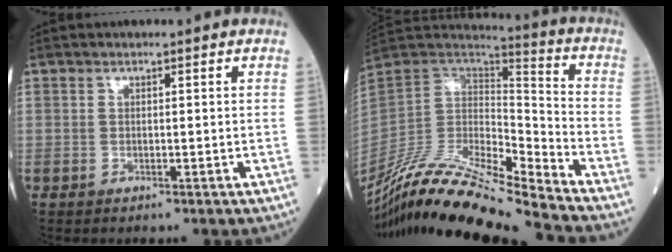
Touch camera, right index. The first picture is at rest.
{"total": 20.1, "force": [-18.2, -0.4, 8.6], "torque": [-0.180, 0.011, -0.335]}